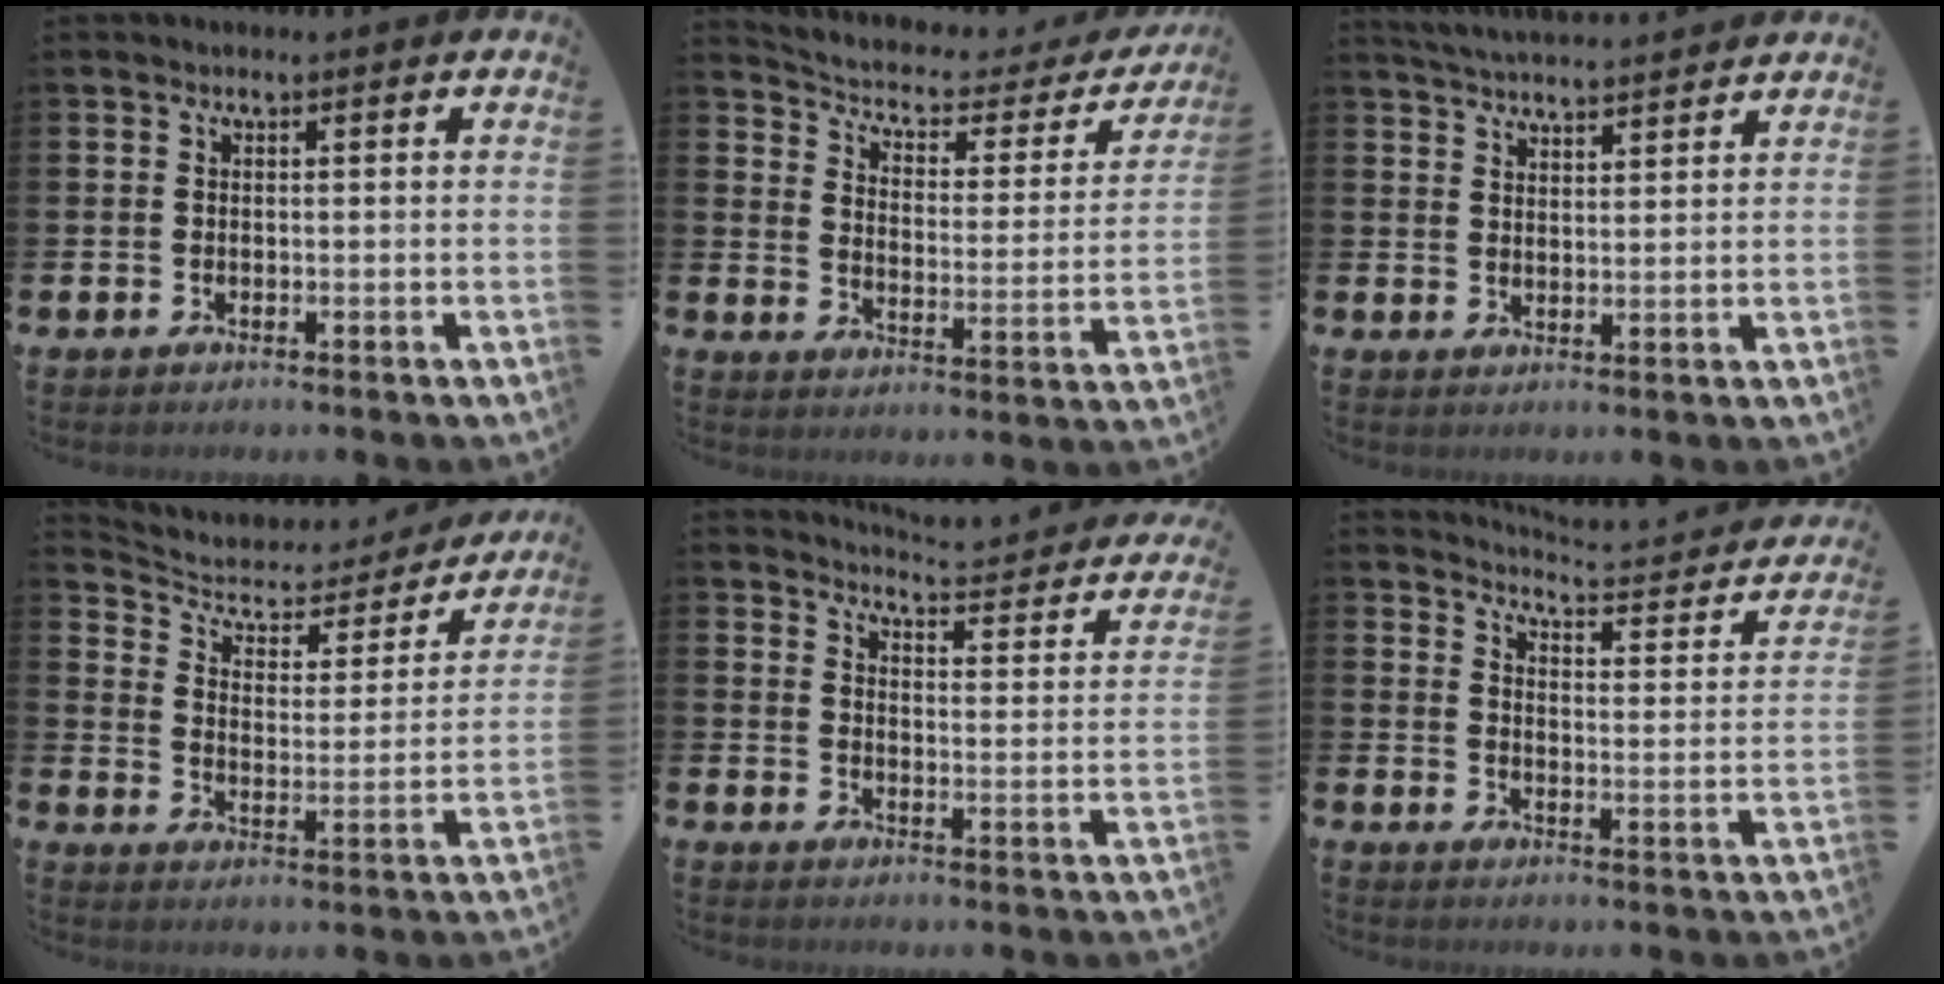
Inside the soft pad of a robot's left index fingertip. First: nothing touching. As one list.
[{"total": 4.2, "force": [3.4, 1.9, 1.7], "torque": [-0.059, -0.027, 0.046]}, {"total": 4.4, "force": [4.4, -0.2, 0.1], "torque": [-0.021, -0.023, 0.080]}, {"total": 5.1, "force": [4.2, 2.5, 1.4], "torque": [-0.057, -0.032, 0.064]}, {"total": 4.0, "force": [3.9, 0.0, 0.8], "torque": [-0.031, -0.039, 0.058]}, {"total": 3.6, "force": [3.4, 0.4, 1.1], "torque": [-0.034, -0.040, 0.048]}]